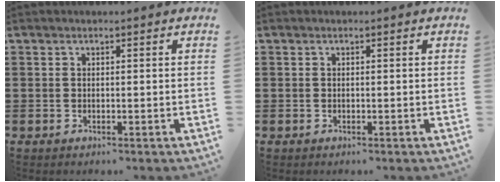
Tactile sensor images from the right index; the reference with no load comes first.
{"total": 0.0}